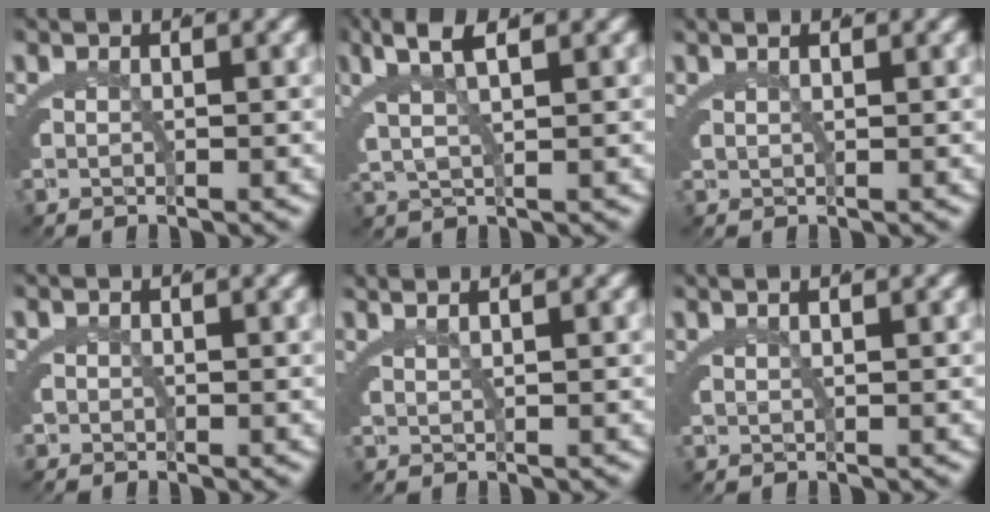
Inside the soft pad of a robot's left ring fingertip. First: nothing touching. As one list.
[{"total": 5.0, "force": [2.5, 1.5, 4.1], "torque": [-0.078, 0.008, 0.044]}, {"total": 1.9, "force": [1.5, 0.1, 1.2], "torque": [-0.006, 0.010, 0.026]}, {"total": 0.6, "force": [-0.3, -0.4, -0.4], "torque": [0.015, 0.000, -0.008]}, {"total": 2.6, "force": [2.1, -0.2, 1.4], "torque": [-0.002, 0.015, 0.034]}, {"total": 1.8, "force": [1.4, -0.2, 1.1], "torque": [0.001, 0.015, 0.020]}]